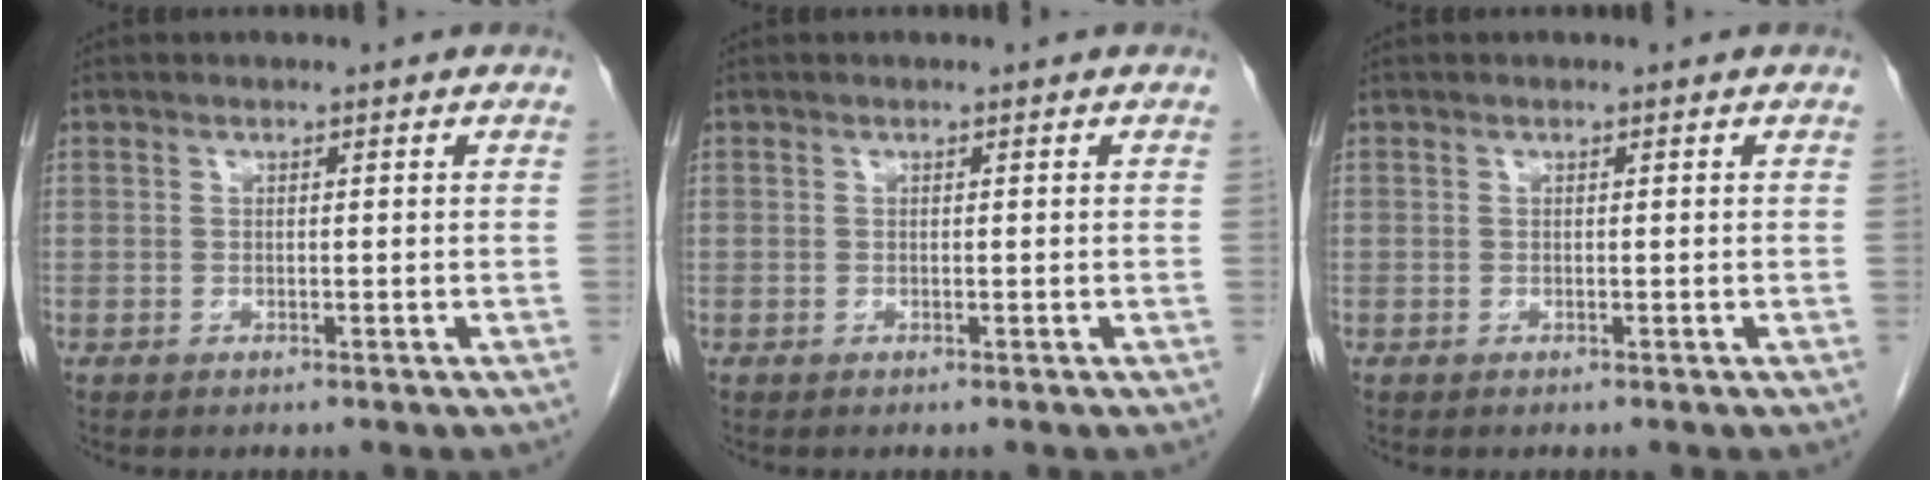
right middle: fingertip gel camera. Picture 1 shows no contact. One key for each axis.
{"total": 0.0}
{"total": 0.0}